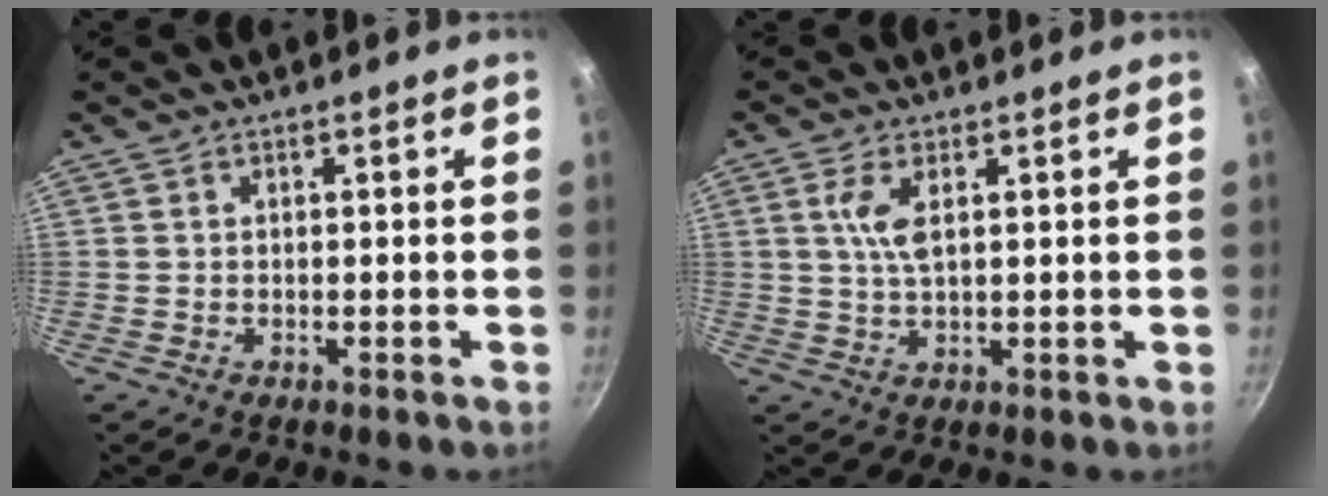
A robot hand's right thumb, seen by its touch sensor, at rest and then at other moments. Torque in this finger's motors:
{"motor_torque": [1.29, 3.72, 0.01, -0.03, 0.04]}